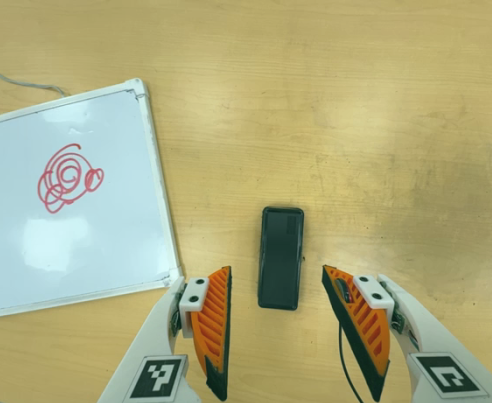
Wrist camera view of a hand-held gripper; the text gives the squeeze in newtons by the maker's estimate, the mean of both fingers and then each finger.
{"total": 0.0}